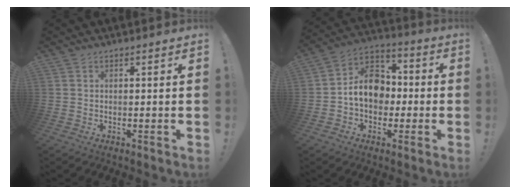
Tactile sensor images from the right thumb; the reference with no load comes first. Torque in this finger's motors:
{"motor_torque": [1.77, 1.61, 0.19, -0.15, 0.07]}